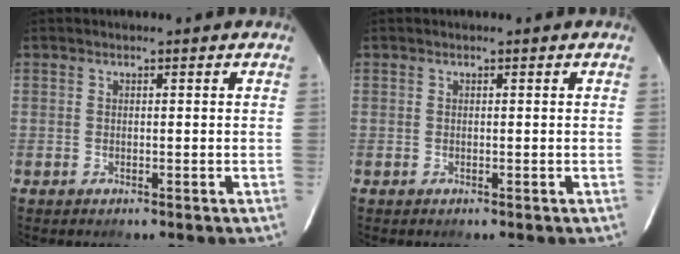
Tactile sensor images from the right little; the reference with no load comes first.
{"total": 0.0}